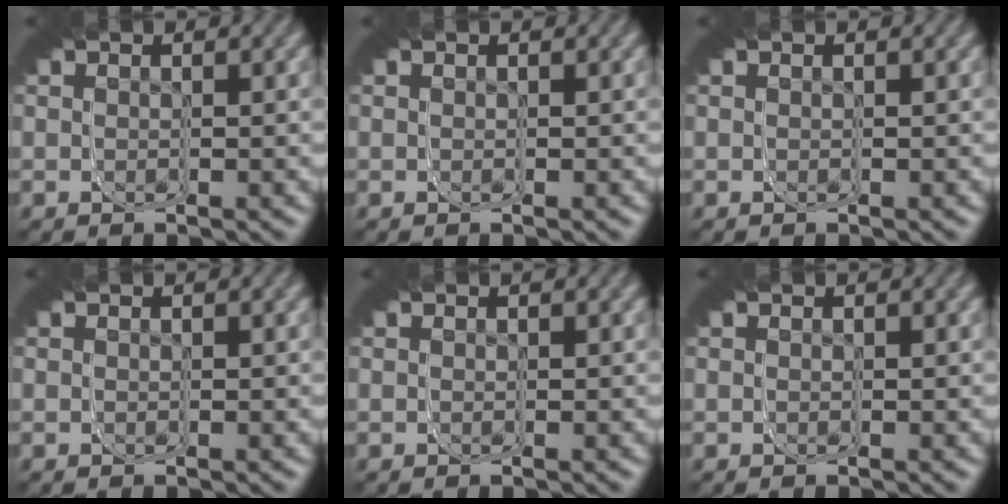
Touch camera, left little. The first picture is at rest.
{"total": 0.0}
{"total": 0.0}
{"total": 0.0}
{"total": 0.0}
{"total": 0.0}